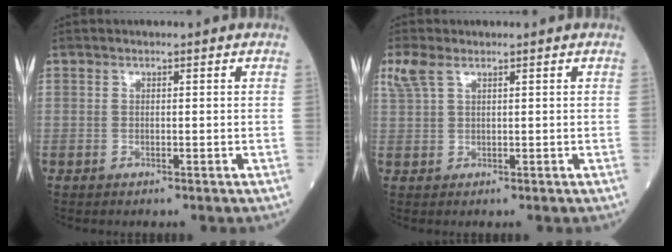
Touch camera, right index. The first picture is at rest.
{"total": 2.7, "force": [1.7, 1.1, 1.9], "torque": [-0.060, 0.022, 0.044]}